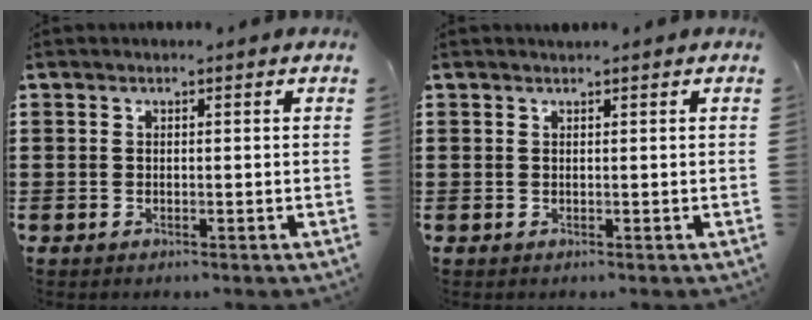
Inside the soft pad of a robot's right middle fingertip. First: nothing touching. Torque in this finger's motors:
{"motor_torque": [-0.05, -0.05, 0.00, 0.00]}